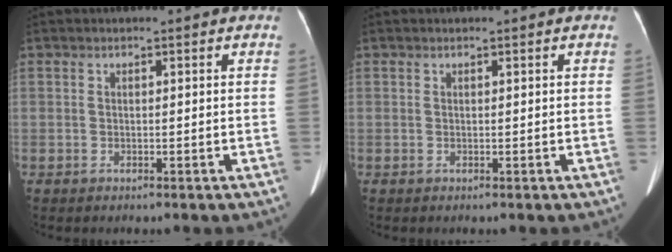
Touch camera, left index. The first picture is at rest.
{"total": 0.0}